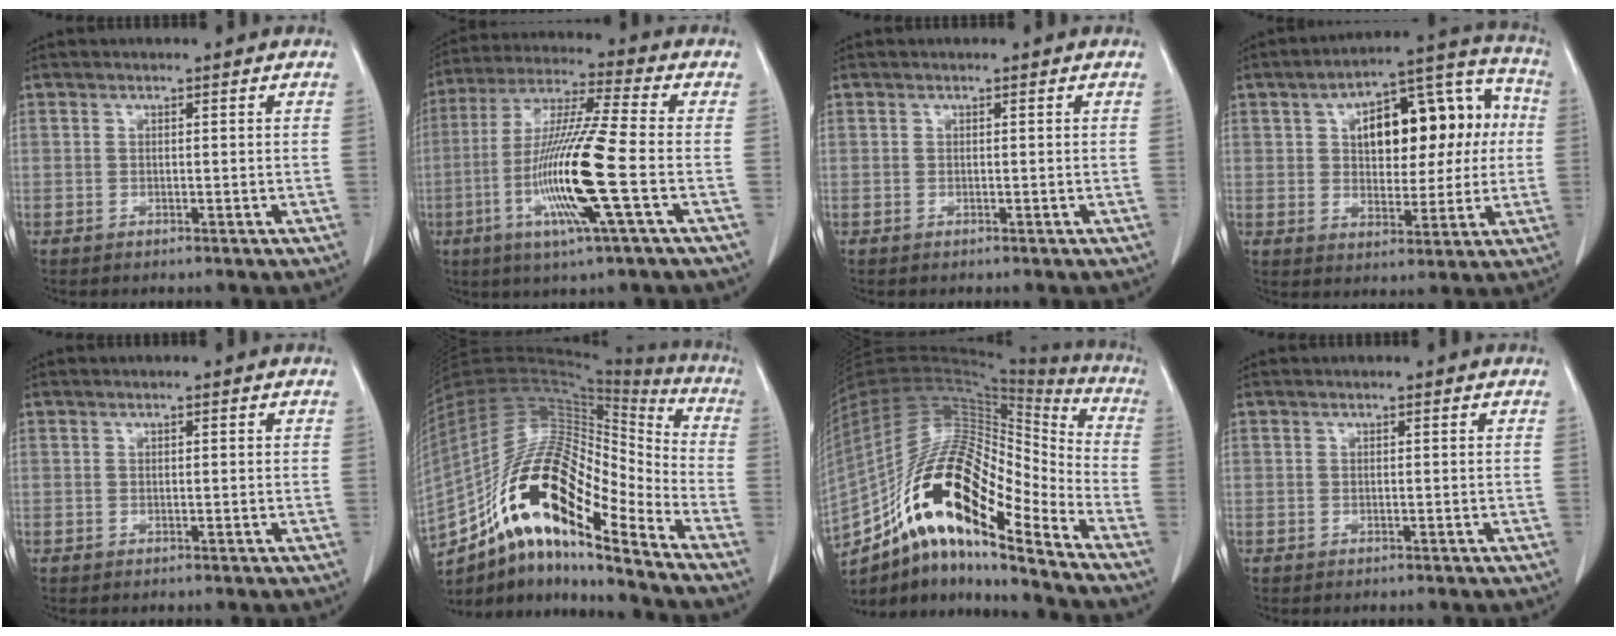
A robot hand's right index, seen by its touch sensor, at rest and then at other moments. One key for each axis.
{"total": 15.3, "fx": -4.0, "fy": -0.5, "fz": 14.8, "tx": -0.300, "ty": -0.014, "tz": -0.084}
{"total": 0.0}
{"total": 18.0, "fx": 3.1, "fy": 8.8, "fz": 15.4, "tx": -0.223, "ty": 0.052, "tz": 0.050}
{"total": 0.6, "fx": 0.2, "fy": 0.1, "fz": 0.6, "tx": -0.012, "ty": 0.001, "tz": 0.003}
{"total": 22.9, "fx": -13.4, "fy": 5.9, "fz": 17.5, "tx": -0.348, "ty": 0.015, "tz": -0.236}
{"total": 25.1, "fx": -14.3, "fy": 6.6, "fz": 19.5, "tx": -0.385, "ty": 0.009, "tz": -0.252}
{"total": 0.0}